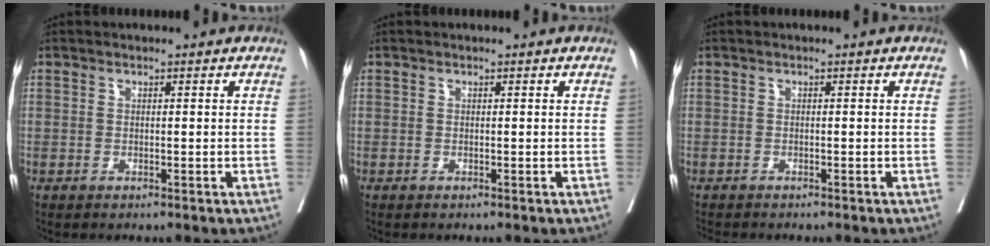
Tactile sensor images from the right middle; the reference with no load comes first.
{"total": 0.0}
{"total": 2.3, "force": [-2.2, 0.3, 0.7], "torque": [-0.020, -0.008, -0.033]}